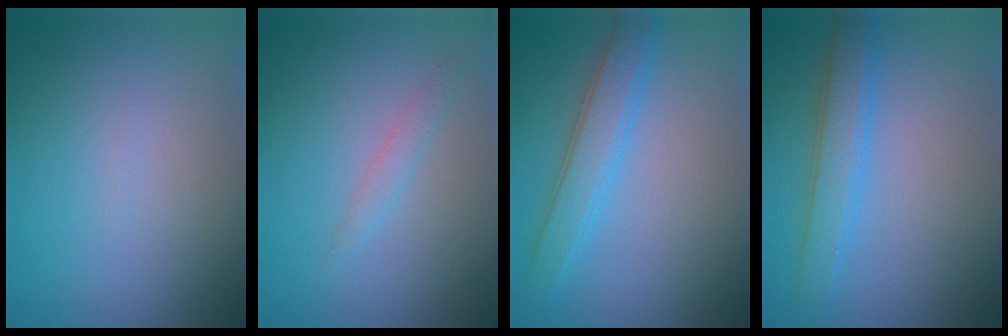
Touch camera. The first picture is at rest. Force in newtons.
{"total": 1.2, "press": 1.2, "slide": 0.0}
{"total": 3.4, "press": 3.4, "slide": 0.1}
{"total": 2.4, "press": 2.4, "slide": 0.2}